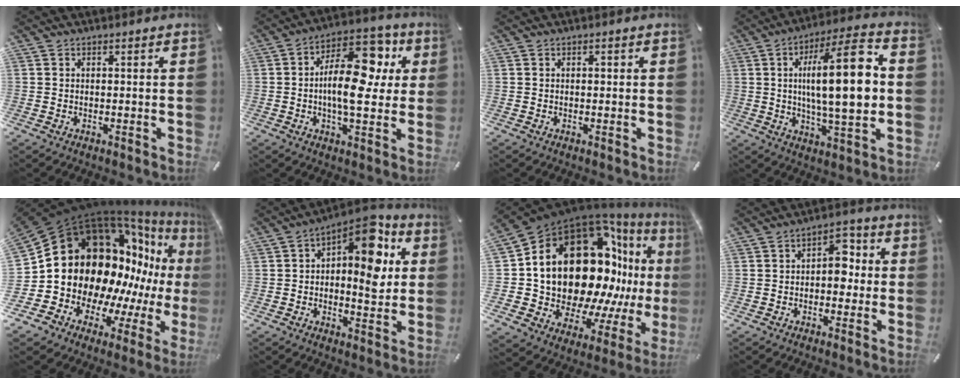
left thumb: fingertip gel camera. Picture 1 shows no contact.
{"total": 16.8, "force": [2.3, 9.0, 14.0], "torque": [-0.211, -0.008, 0.038]}
{"total": 0.8, "force": [0.1, 0.6, 0.6], "torque": [-0.004, -0.001, 0.000]}
{"total": 20.4, "force": [2.2, 5.8, 19.4], "torque": [-0.317, -0.006, 0.017]}
{"total": 23.1, "force": [4.6, 19.2, 12.1], "torque": [-0.165, -0.112, 0.139]}
{"total": 12.7, "force": [3.8, 7.0, 9.9], "torque": [-0.126, -0.043, 0.061]}
{"total": 27.2, "force": [5.8, 18.5, 19.1], "torque": [-0.310, -0.102, 0.145]}
{"total": 7.2, "force": [-0.5, 4.7, 5.5], "torque": [-0.069, 0.008, -0.015]}